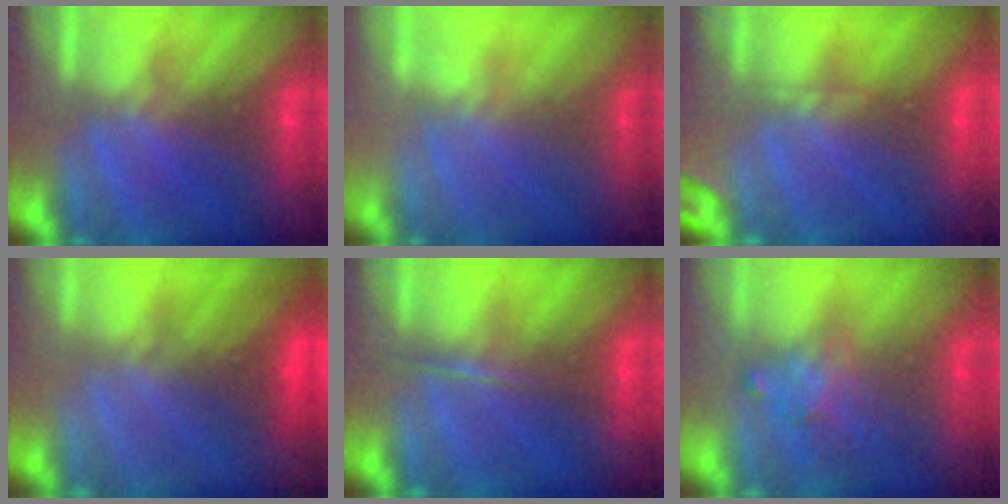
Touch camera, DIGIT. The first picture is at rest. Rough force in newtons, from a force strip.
{"total": 2.3}
{"total": 2.8}
{"total": 2.9}
{"total": 1.7}
{"total": 3.9}